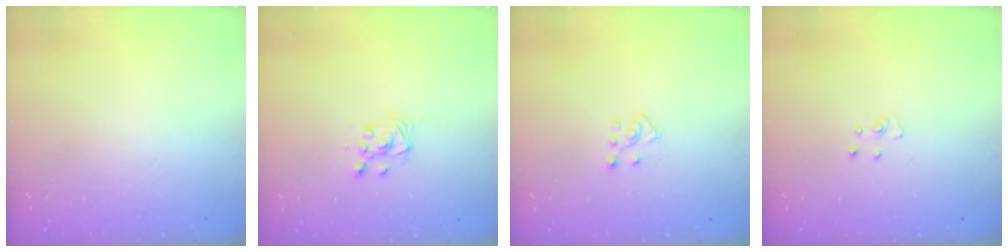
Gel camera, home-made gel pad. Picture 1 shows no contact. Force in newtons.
{"total": 3.8, "press": 3.7, "slide": 0.4}
{"total": 4.6, "press": 4.6, "slide": 0.3}
{"total": 3.9, "press": 3.9, "slide": 0.3}